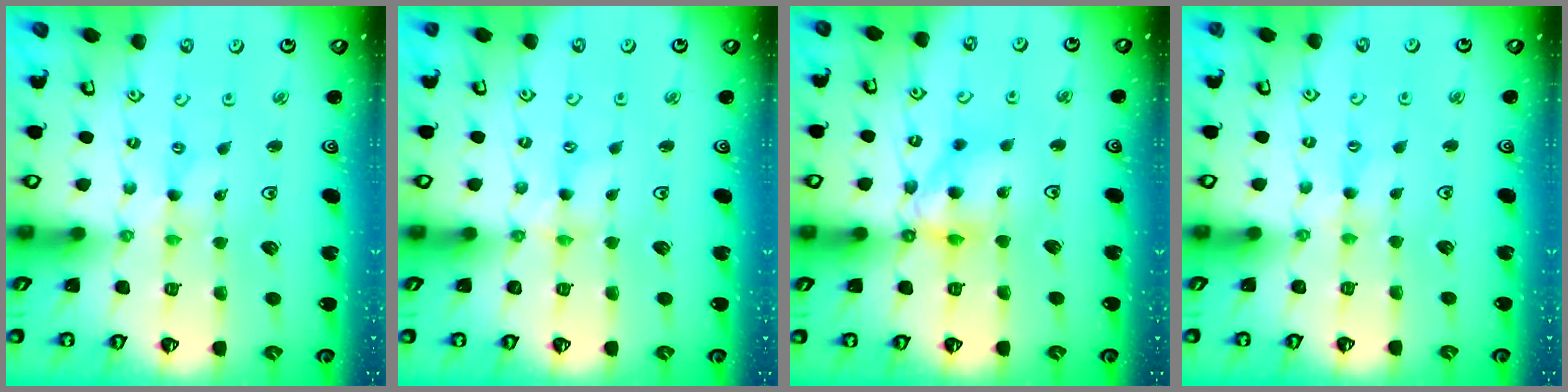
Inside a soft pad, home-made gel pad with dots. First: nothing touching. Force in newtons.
{"total": 1.1, "press": 1.1, "slide": 0.2}
{"total": 12.2, "press": 12.1, "slide": 1.7}
{"total": 1.8, "press": 1.8, "slide": 0.4}